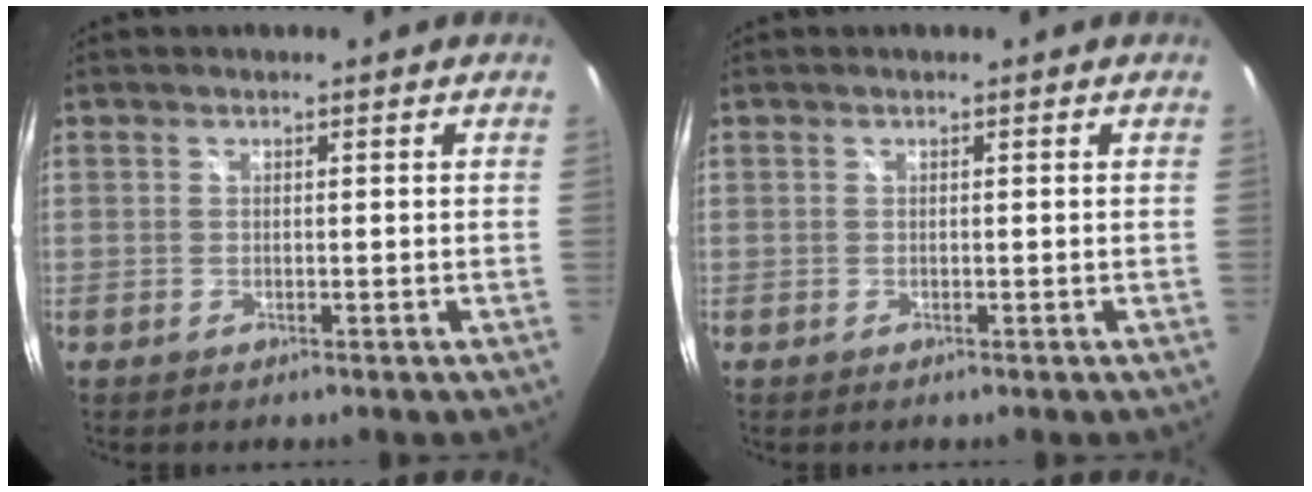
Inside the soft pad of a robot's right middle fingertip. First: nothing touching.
{"total": 0.0}